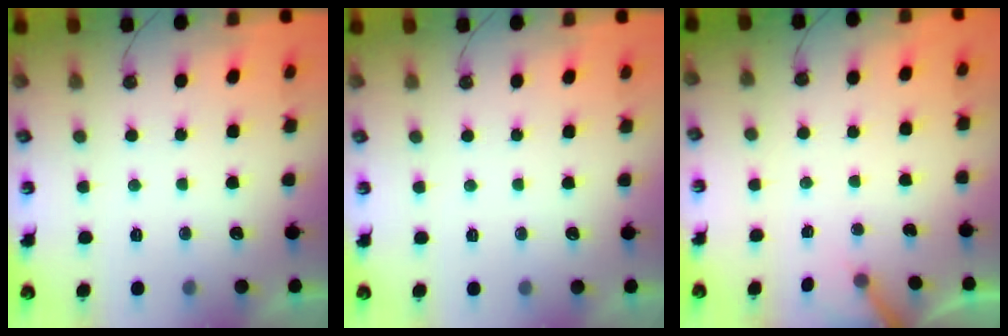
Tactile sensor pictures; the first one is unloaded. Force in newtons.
{"total": 0.0}
{"total": 2.3, "press": 2.3, "slide": 0.2}